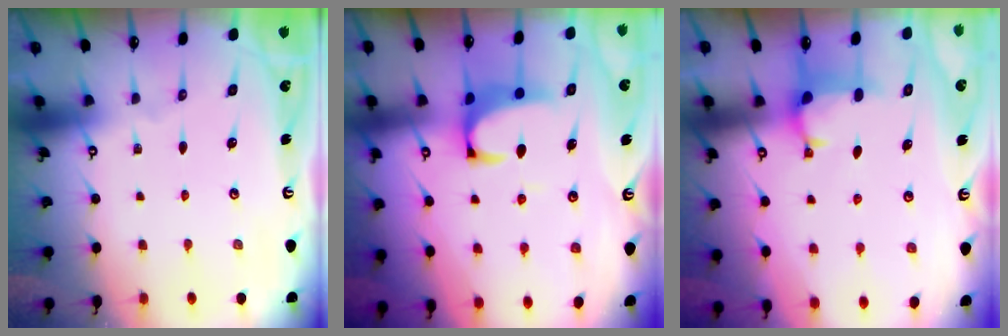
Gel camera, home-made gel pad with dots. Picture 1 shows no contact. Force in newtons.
{"total": 2.4, "press": 2.2, "slide": 0.9}
{"total": 2.2, "press": 2.2, "slide": 0.5}